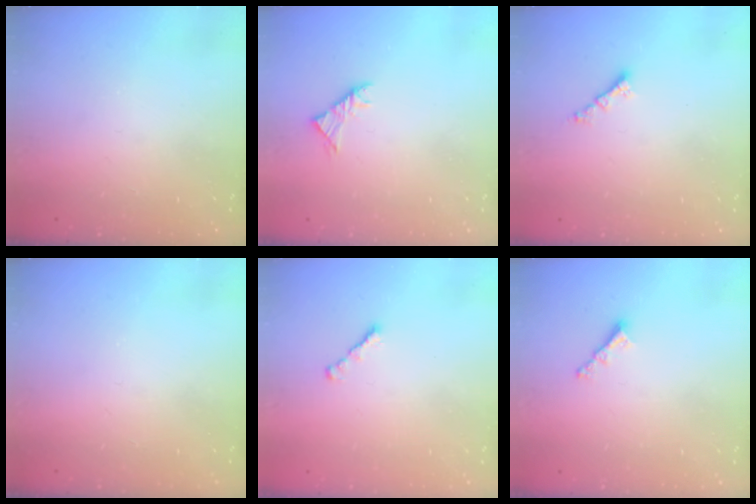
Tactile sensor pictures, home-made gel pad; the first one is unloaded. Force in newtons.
{"total": 2.9, "press": 2.8, "slide": 0.8}
{"total": 1.8, "press": 1.8, "slide": 0.2}
{"total": 0.0}
{"total": 1.3, "press": 1.2, "slide": 0.5}
{"total": 3.5, "press": 3.5, "slide": 0.3}